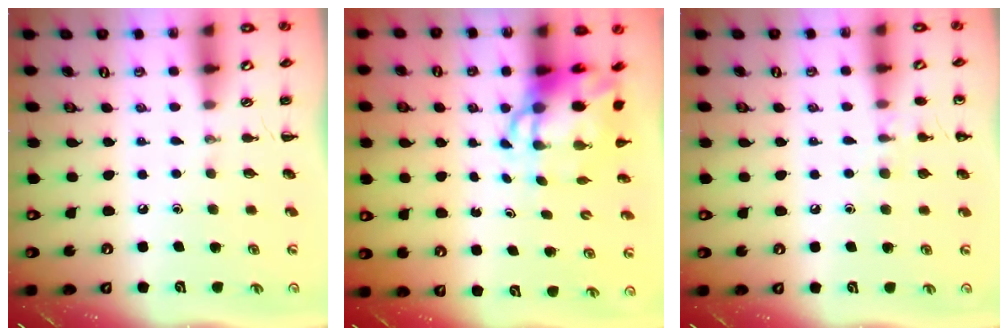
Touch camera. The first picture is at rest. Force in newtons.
{"total": 7.0, "press": 6.8, "slide": 1.9}
{"total": 5.7, "press": 5.4, "slide": 1.7}